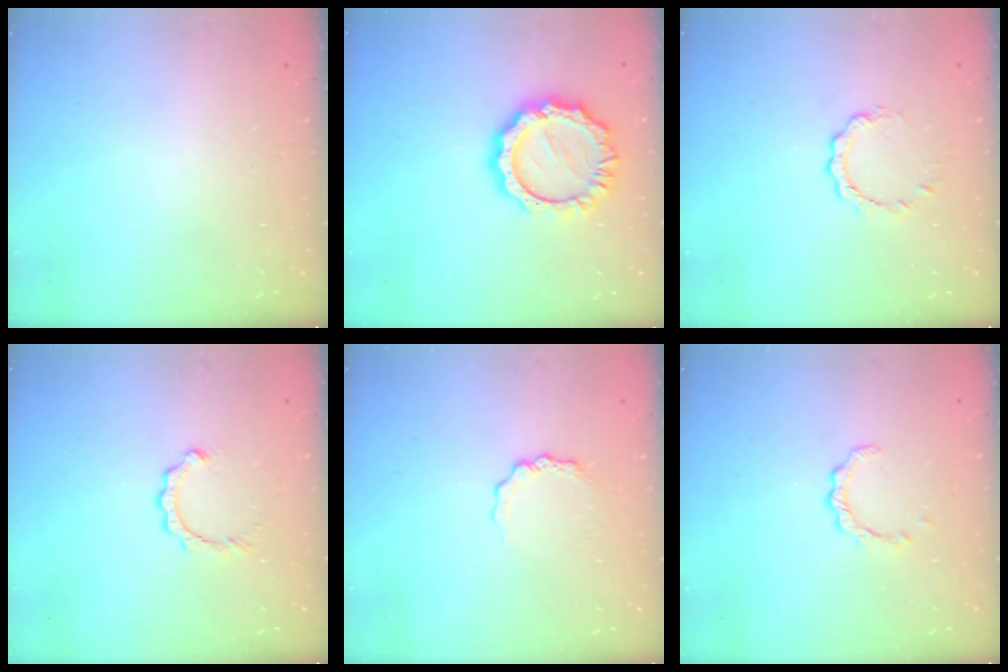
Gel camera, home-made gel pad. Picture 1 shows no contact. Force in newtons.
{"total": 13.2, "press": 13.1, "slide": 1.1}
{"total": 4.2, "press": 4.2, "slide": 0.5}
{"total": 2.8, "press": 2.8, "slide": 0.2}
{"total": 3.7, "press": 3.6, "slide": 0.5}
{"total": 2.6, "press": 2.5, "slide": 0.3}